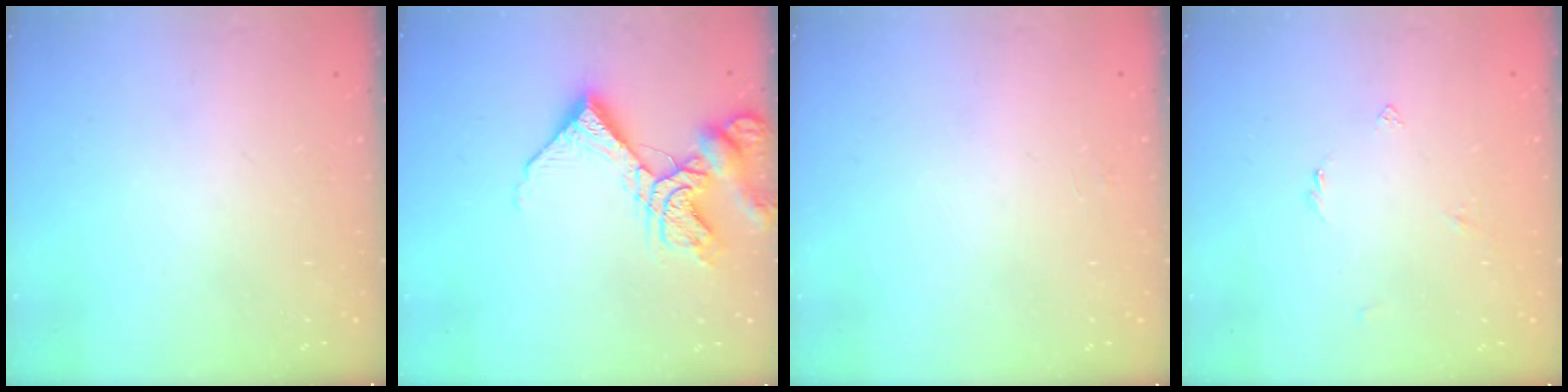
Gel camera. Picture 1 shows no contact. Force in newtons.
{"total": 13.4, "press": 13.3, "slide": 1.7}
{"total": 2.3, "press": 2.3, "slide": 0.2}
{"total": 2.5, "press": 2.4, "slide": 0.5}